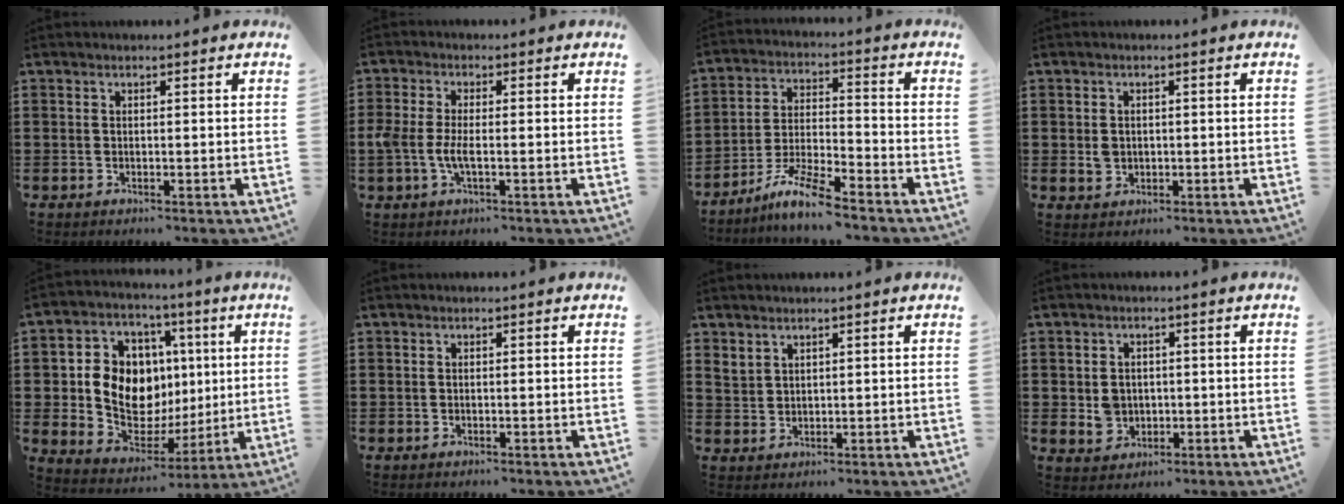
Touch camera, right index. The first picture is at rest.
{"total": 4.1, "force": [-1.0, 1.4, 3.8], "torque": [-0.093, -0.006, -0.025]}
{"total": 7.6, "force": [-6.5, 0.4, 3.9], "torque": [-0.089, -0.006, -0.126]}
{"total": 1.6, "force": [0.1, 1.4, 0.9], "torque": [-0.021, 0.005, 0.001]}
{"total": 11.3, "force": [1.3, 9.7, 5.8], "torque": [-0.136, 0.004, 0.032]}
{"total": 0.0}
{"total": 2.0, "force": [1.8, 0.8, 0.2], "torque": [-0.009, 0.000, 0.037]}
{"total": 3.2, "force": [-0.3, 2.8, 1.5], "torque": [-0.030, 0.001, -0.007]}